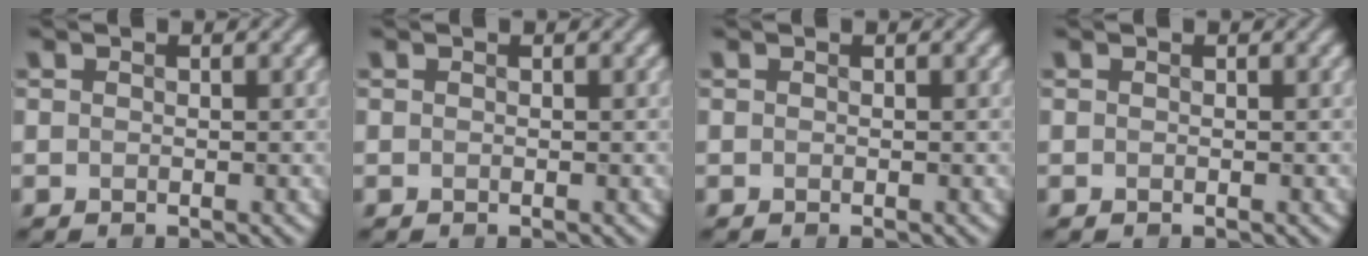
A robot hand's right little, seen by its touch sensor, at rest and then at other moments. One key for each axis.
{"total": 0.0}
{"total": 0.0}
{"total": 0.0}